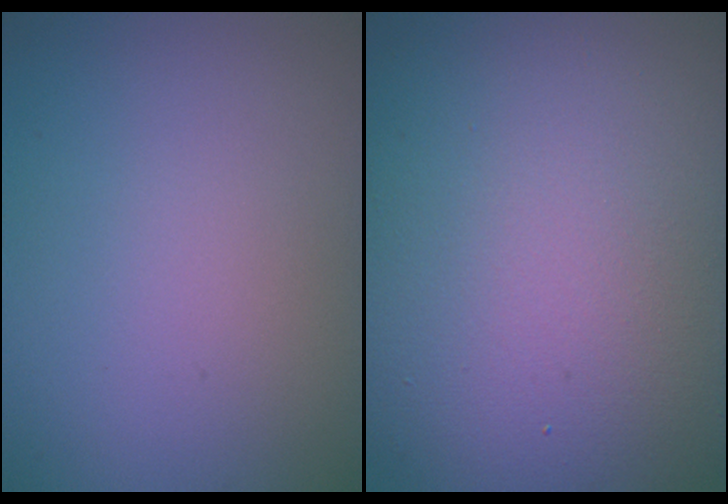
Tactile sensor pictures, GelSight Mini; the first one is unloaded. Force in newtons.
{"total": 15.5, "press": 15.5, "slide": 1.2}